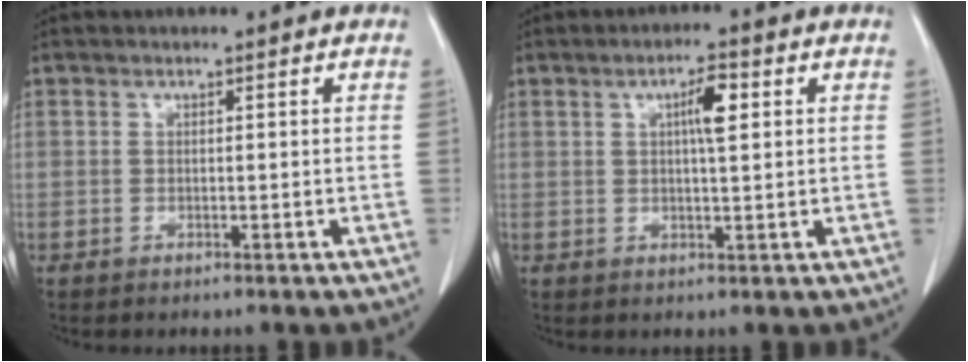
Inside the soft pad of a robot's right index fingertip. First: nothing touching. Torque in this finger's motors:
{"motor_torque": [0.12, 0.08, 0.11, 0.06]}